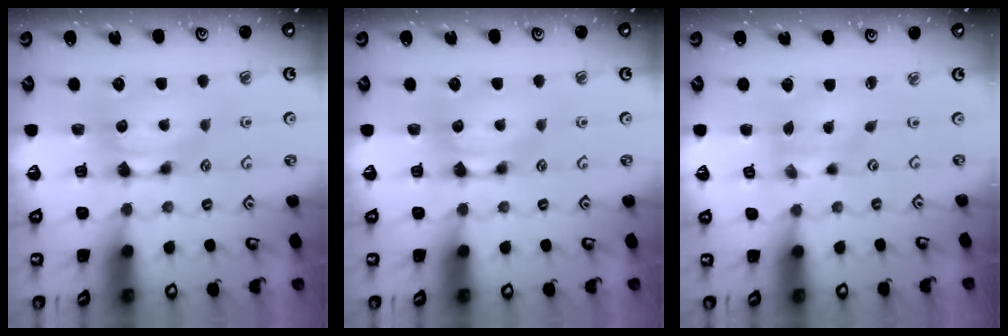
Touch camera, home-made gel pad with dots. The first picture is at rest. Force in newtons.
{"total": 0.0}
{"total": 1.6, "press": 0.9, "slide": 1.4}